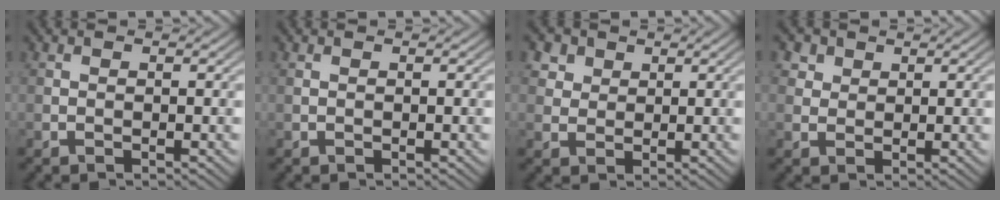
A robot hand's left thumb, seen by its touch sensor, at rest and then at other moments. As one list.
[{"total": 0.0}, {"total": 5.2, "force": [3.0, 3.7, 2.2], "torque": [-0.077, 0.002, 0.061]}, {"total": 3.9, "force": [2.2, 2.8, 1.4], "torque": [-0.047, 0.001, 0.046]}]